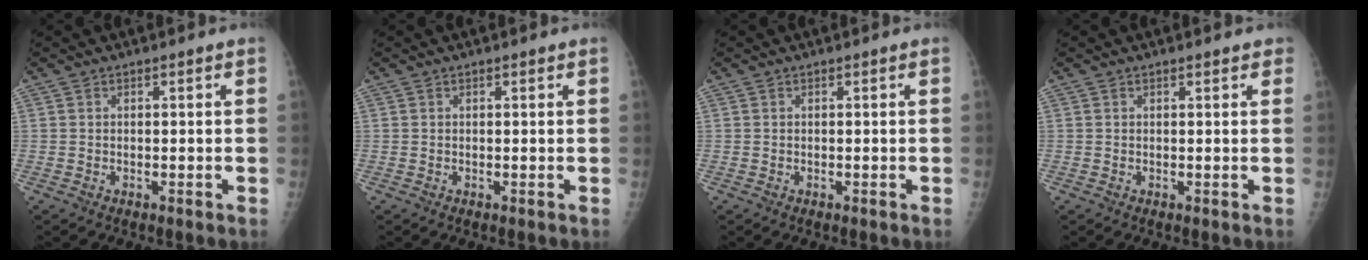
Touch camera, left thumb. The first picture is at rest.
{"total": 0.5, "force": [0.3, 0.2, 0.4], "torque": [-0.006, -0.001, 0.004]}
{"total": 0.0}
{"total": 1.4, "force": [1.1, 0.5, 0.8], "torque": [-0.005, 0.000, 0.010]}